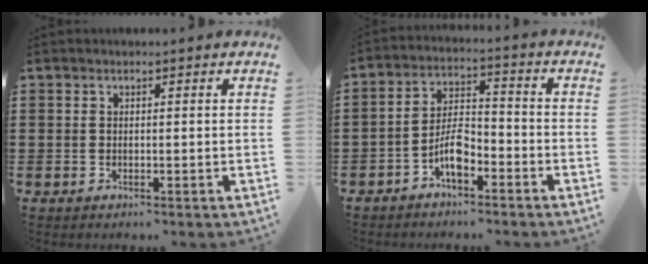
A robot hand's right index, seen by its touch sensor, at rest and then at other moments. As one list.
[{"total": 5.9, "force": [-3.3, 2.3, 4.3], "torque": [-0.095, 0.004, -0.065]}]